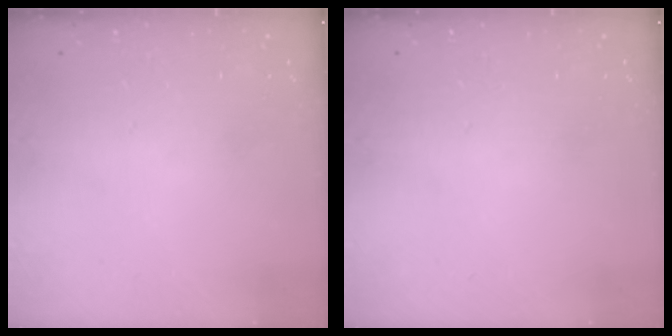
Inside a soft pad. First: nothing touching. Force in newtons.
{"total": 0.0}